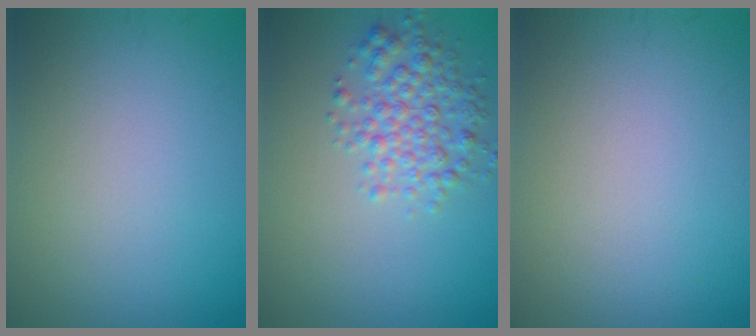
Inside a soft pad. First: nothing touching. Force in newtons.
{"total": 3.6, "press": 3.6, "slide": 0.0}
{"total": 0.0}